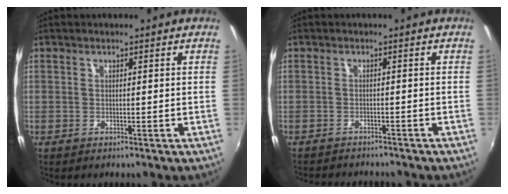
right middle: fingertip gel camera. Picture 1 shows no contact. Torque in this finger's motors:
{"motor_torque": [1.03, -1.11, 0.10, 0.03]}